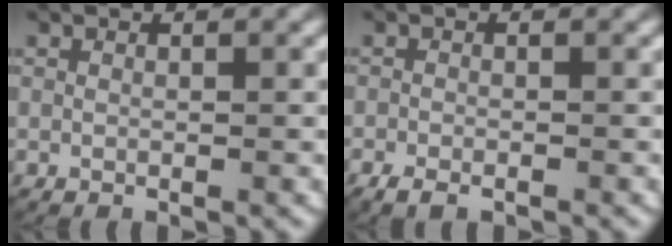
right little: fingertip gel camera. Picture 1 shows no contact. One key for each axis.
{"total": 1.8, "fx": -1.4, "fy": 0.8, "fz": 0.7, "tx": -0.017, "ty": -0.007, "tz": -0.022}